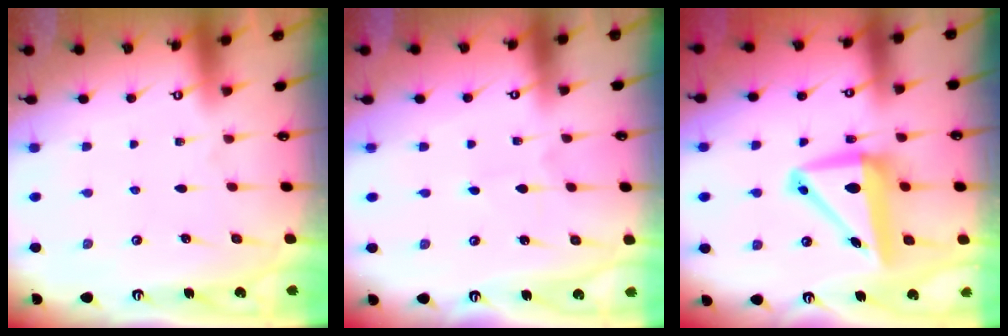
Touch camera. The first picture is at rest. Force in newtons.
{"total": 1.8, "press": 1.8, "slide": 0.2}
{"total": 10.9, "press": 10.5, "slide": 2.6}